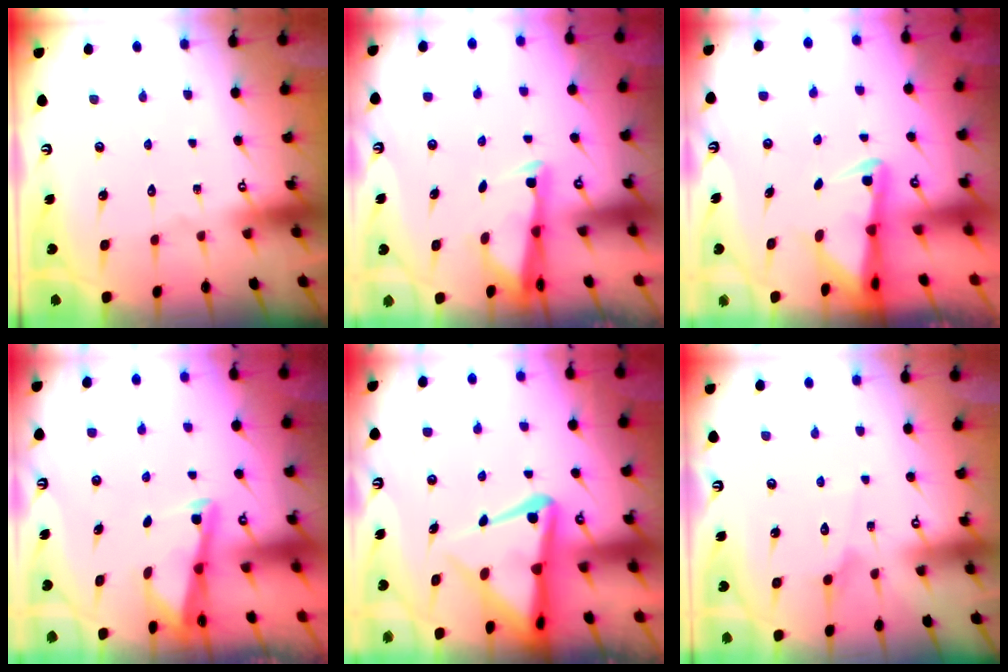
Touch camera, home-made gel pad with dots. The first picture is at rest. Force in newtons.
{"total": 2.7, "press": 2.6, "slide": 0.8}
{"total": 2.6, "press": 2.5, "slide": 0.5}
{"total": 2.5, "press": 2.5, "slide": 0.1}
{"total": 10.1, "press": 10.0, "slide": 1.5}
{"total": 2.7, "press": 2.7, "slide": 0.3}